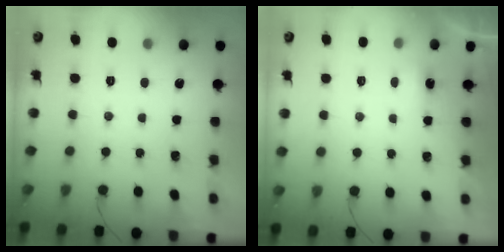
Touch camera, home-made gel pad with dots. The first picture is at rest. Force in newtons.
{"total": 2.9, "press": 2.8, "slide": 0.6}